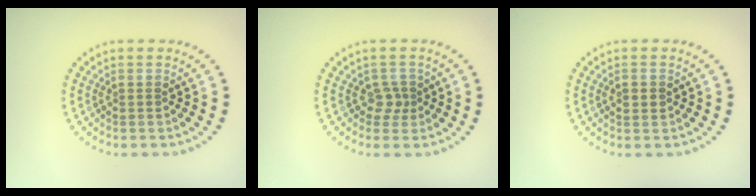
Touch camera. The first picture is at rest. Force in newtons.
{"total": 1.4, "press": 1.1, "slide": 0.9}
{"total": 1.7, "press": 1.7, "slide": 0.1}